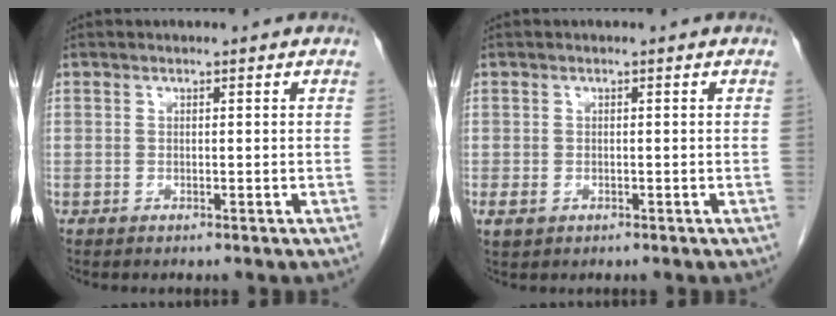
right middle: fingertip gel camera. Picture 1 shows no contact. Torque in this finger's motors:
{"motor_torque": [0.19, -0.01, 0.12, 0.03]}